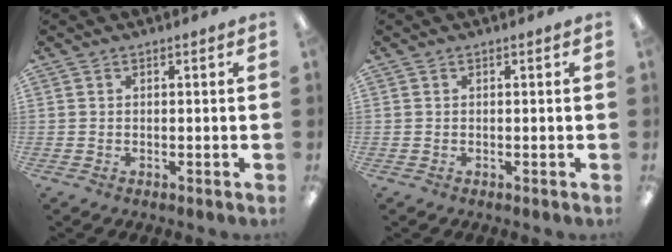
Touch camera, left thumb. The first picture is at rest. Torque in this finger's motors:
{"motor_torque": [0.00, 0.00, 0.09, -0.08, 0.00]}